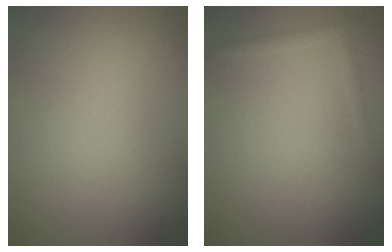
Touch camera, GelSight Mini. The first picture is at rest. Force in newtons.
{"total": 0.7, "press": 0.7, "slide": 0.0}